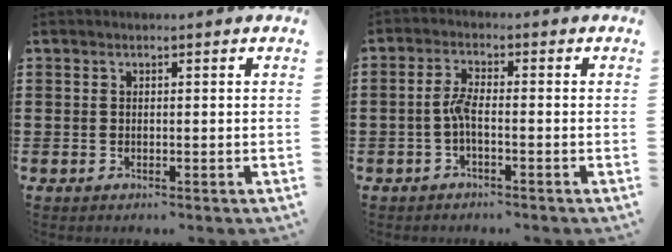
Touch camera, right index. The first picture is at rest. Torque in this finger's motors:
{"motor_torque": [0.69, -0.45, 0.07, 0.10]}